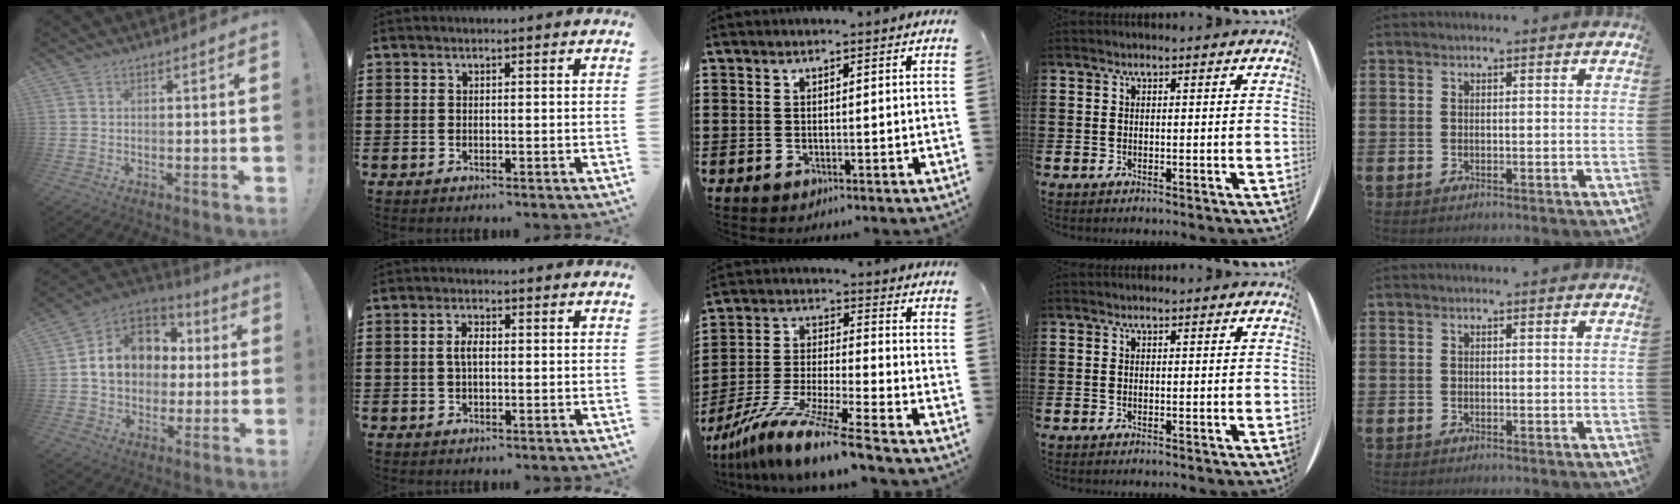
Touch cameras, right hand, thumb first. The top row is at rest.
{"thumb": {"total": 14.0, "force": [2.0, 11.6, 7.6], "torque": [-0.107, 0.000, 0.046]}, "index": {"total": 2.7, "force": [0.1, 1.2, 2.4], "torque": [-0.048, 0.004, 0.000]}, "middle": {"total": 10.9, "force": [-9.3, -1.0, 5.6], "torque": [-0.110, -0.002, -0.188]}}